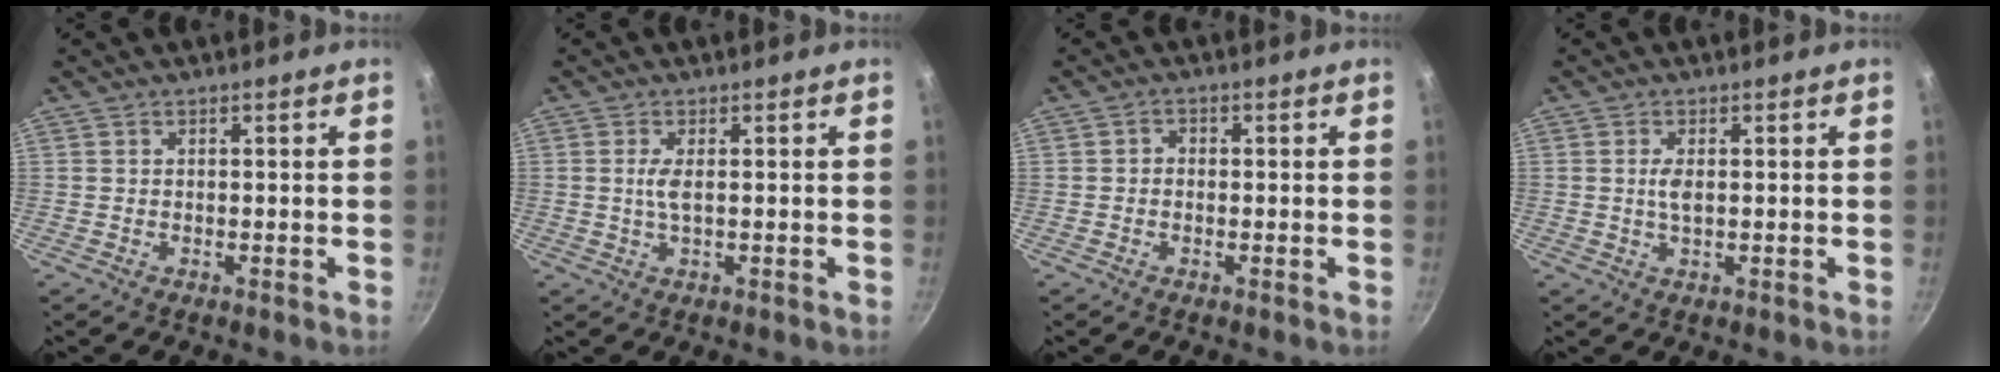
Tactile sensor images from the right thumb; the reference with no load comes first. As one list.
[{"total": 2.4, "force": [0.2, 0.6, 2.3], "torque": [-0.056, -0.001, 0.006]}, {"total": 1.5, "force": [-0.2, 1.3, 0.7], "torque": [-0.011, 0.005, -0.007]}, {"total": 2.3, "force": [0.2, 1.0, 2.1], "torque": [-0.042, -0.001, 0.006]}]